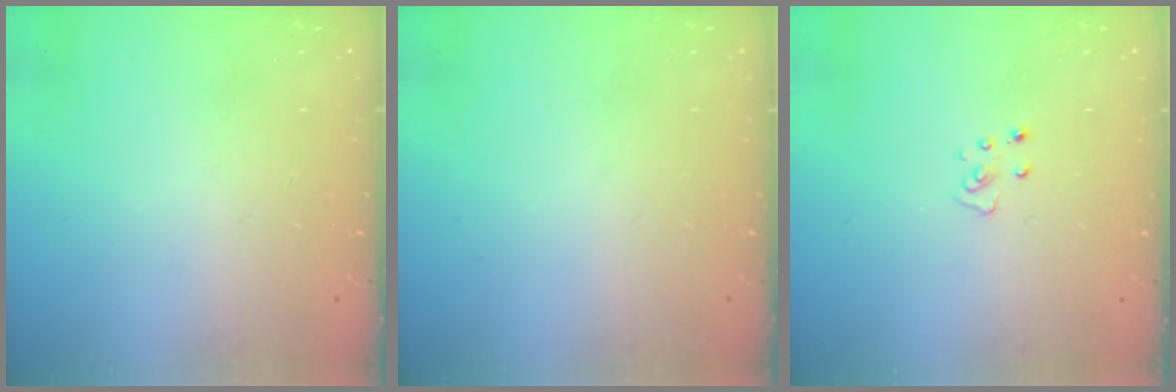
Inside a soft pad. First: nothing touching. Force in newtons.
{"total": 0.0}
{"total": 2.8, "press": 2.8, "slide": 0.2}